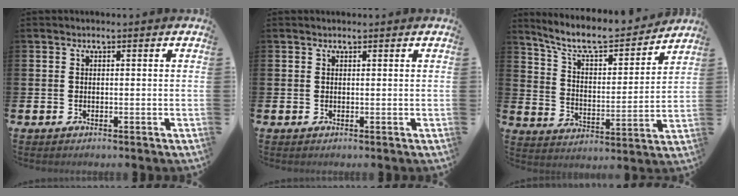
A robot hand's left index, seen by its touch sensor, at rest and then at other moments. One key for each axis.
{"total": 0.0}
{"total": 8.5, "fx": 7.7, "fy": 2.2, "fz": 3.0, "tx": -0.091, "ty": -0.056, "tz": 0.131}